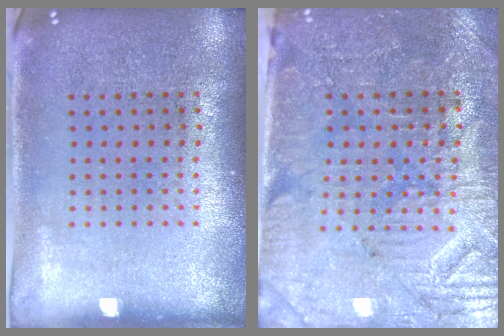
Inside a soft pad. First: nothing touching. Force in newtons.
{"total": 3.7, "press": 3.5, "slide": 1.3}